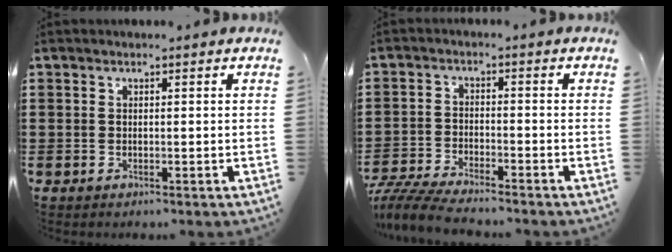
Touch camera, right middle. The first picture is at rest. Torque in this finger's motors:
{"motor_torque": [0.40, -0.05, 0.38, 0.13]}